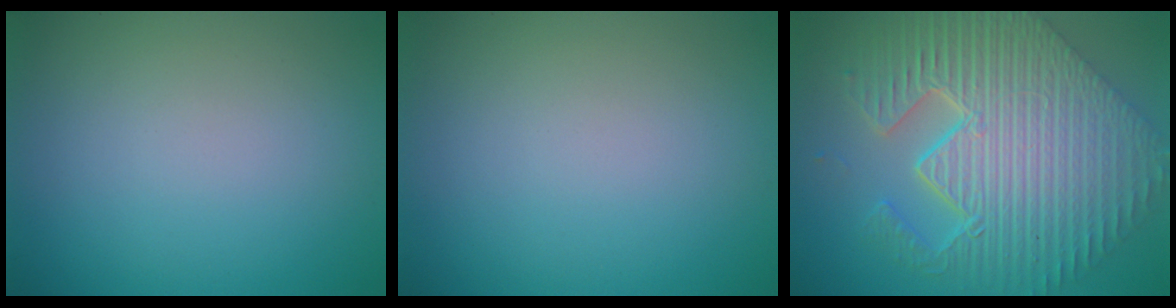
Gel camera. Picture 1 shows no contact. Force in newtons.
{"total": 0.0}
{"total": 11.5, "press": 7.7, "slide": 8.5}